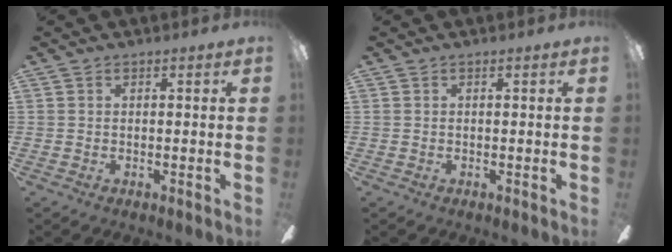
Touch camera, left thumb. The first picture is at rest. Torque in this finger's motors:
{"motor_torque": [0.00, 0.00, 0.02, -0.02, 0.00]}